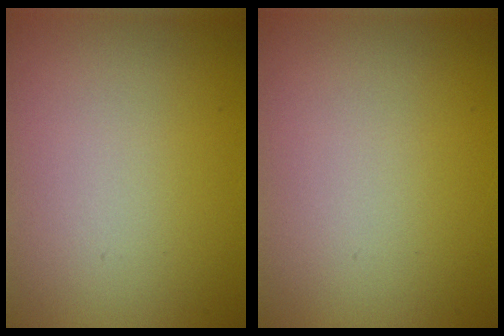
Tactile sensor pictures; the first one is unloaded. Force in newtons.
{"total": 0.0}